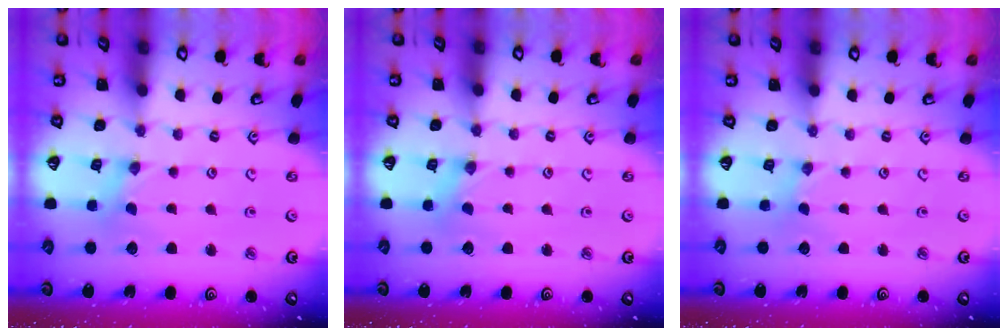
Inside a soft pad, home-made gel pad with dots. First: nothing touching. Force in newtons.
{"total": 1.5, "press": 1.5, "slide": 0.3}
{"total": 0.0}